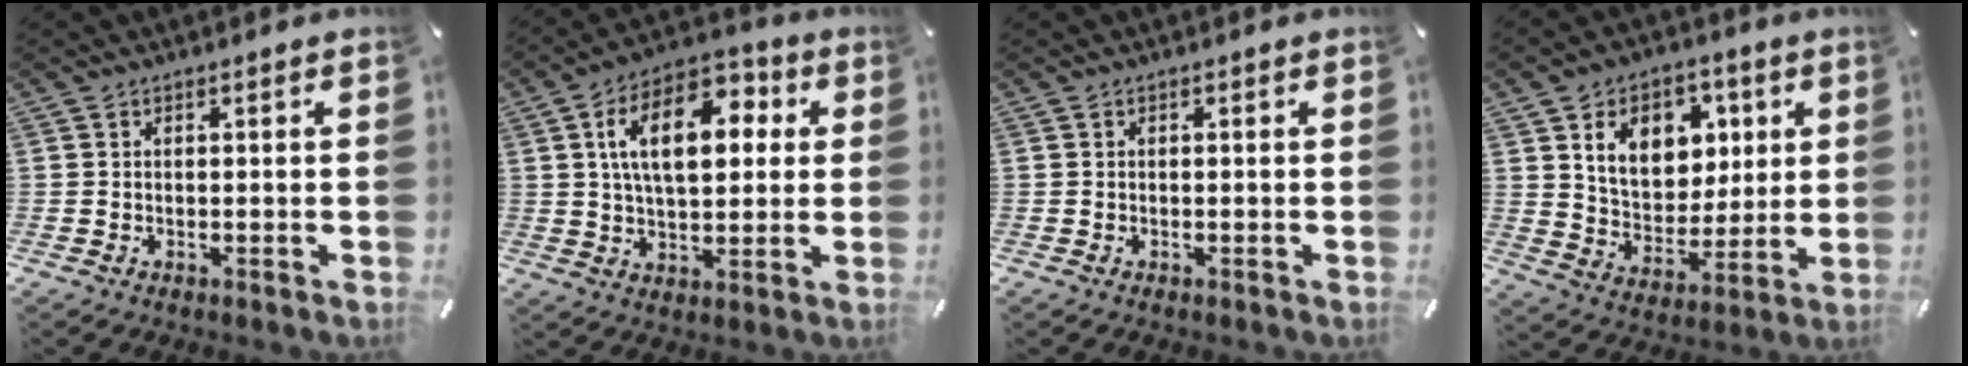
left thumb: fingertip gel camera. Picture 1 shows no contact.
{"total": 15.3, "force": [4.1, 8.9, 11.7], "torque": [-0.195, 0.004, 0.070]}
{"total": 0.0}
{"total": 13.3, "force": [5.2, 10.4, 6.6], "torque": [-0.108, -0.011, 0.099]}